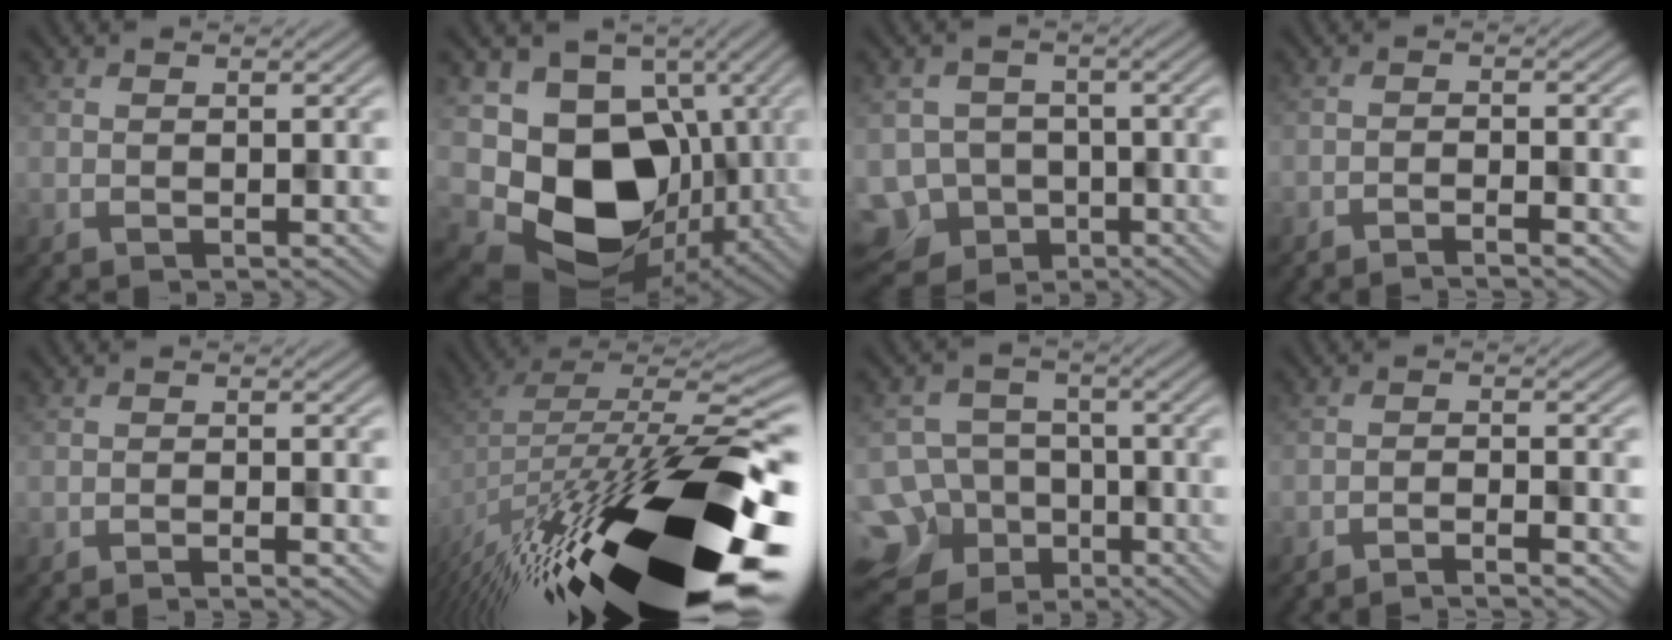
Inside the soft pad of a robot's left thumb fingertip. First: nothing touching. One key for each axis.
{"total": 12.7, "fx": -2.0, "fy": 10.4, "fz": 7.0, "tx": -0.130, "ty": -0.038, "tz": -0.024}
{"total": 6.1, "fx": -3.3, "fy": 5.1, "fz": 0.0, "tx": -0.015, "ty": -0.023, "tz": -0.060}
{"total": 3.4, "fx": -2.9, "fy": 0.0, "fz": 1.7, "tx": -0.027, "ty": 0.016, "tz": -0.056}
{"total": 2.2, "fx": -1.9, "fy": 0.0, "fz": 1.2, "tx": -0.020, "ty": 0.011, "tz": -0.033}
{"total": 18.6, "fx": -8.9, "fy": 8.2, "fz": 14.0, "tx": -0.258, "ty": -0.047, "tz": -0.121}
{"total": 11.4, "fx": -7.3, "fy": 8.6, "fz": 1.3, "tx": -0.068, "ty": -0.046, "tz": -0.121}
{"total": 3.9, "fx": -3.4, "fy": 0.1, "fz": 1.8, "tx": -0.030, "ty": 0.016, "tz": -0.063}